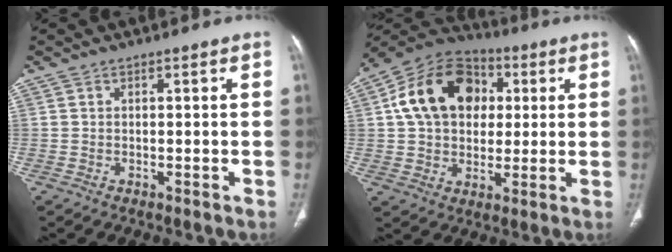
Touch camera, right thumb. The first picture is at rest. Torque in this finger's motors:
{"motor_torque": [0.78, 3.41, 1.00, -0.40, 0.13]}